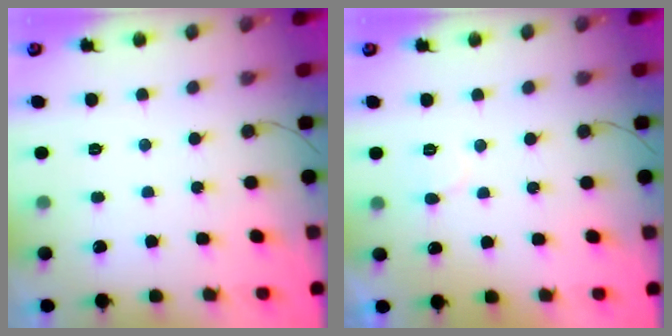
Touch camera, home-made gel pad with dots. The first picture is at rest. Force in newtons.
{"total": 5.7, "press": 5.6, "slide": 0.4}